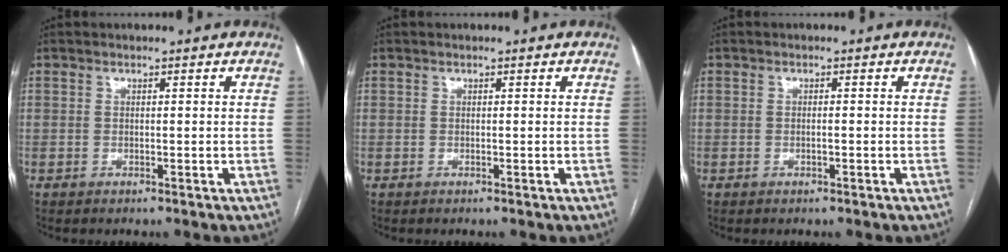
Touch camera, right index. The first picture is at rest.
{"total": 0.0}
{"total": 0.7, "force": [-0.2, 0.1, 0.7], "torque": [-0.014, 0.000, -0.001]}